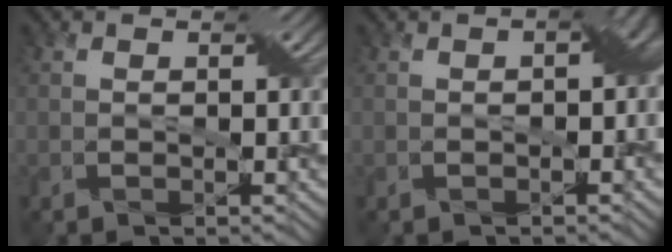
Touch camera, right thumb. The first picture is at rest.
{"total": 3.3, "force": [-0.3, 1.8, 2.7], "torque": [-0.032, 0.000, -0.003]}